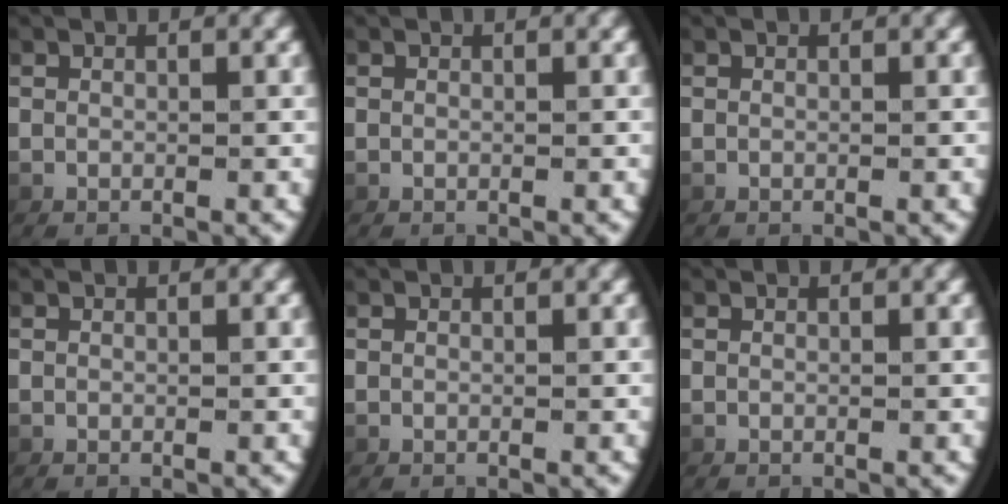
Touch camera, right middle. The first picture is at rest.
{"total": 0.0}
{"total": 0.0}
{"total": 0.0}
{"total": 0.0}
{"total": 0.0}